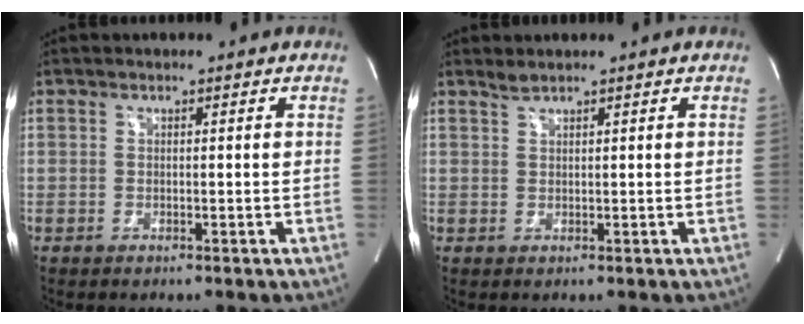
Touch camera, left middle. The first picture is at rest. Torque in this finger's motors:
{"motor_torque": [0.16, 0.15, -0.08, 0.00]}